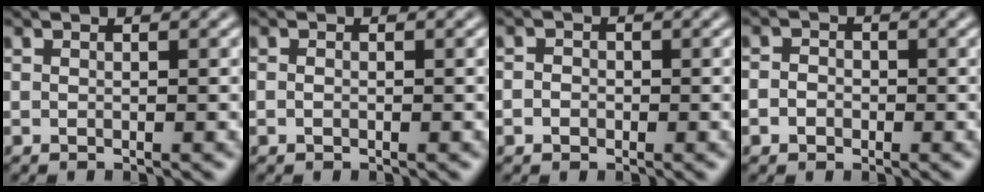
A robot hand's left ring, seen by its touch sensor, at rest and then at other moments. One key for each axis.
{"total": 0.5, "fx": -0.2, "fy": 0.3, "fz": 0.3, "tx": -0.007, "ty": -0.001, "tz": -0.003}
{"total": 1.4, "fx": -0.3, "fy": 1.3, "fz": 0.6, "tx": 0.003, "ty": 0.002, "tz": -0.014}
{"total": 1.8, "fx": -0.5, "fy": 1.6, "fz": 0.7, "tx": 0.004, "ty": 0.004, "tz": -0.016}